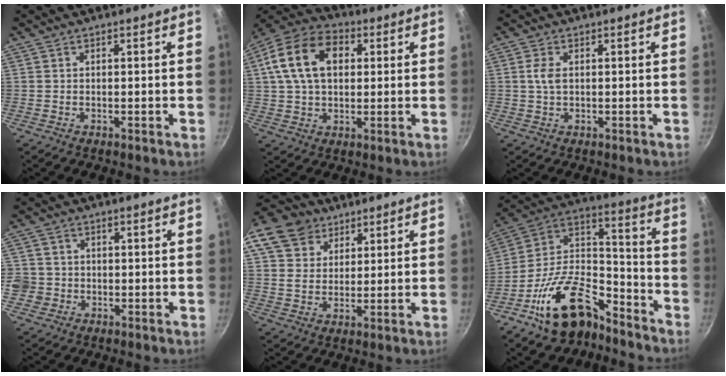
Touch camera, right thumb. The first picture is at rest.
{"total": 15.3, "force": [3.5, 10.4, 10.7], "torque": [-0.174, 0.018, 0.046]}
{"total": 2.9, "force": [0.4, 1.6, 2.4], "torque": [-0.054, 0.004, 0.005]}
{"total": 5.6, "force": [-1.4, 5.2, 1.4], "torque": [-0.015, 0.022, -0.025]}
{"total": 14.7, "force": [8.3, 10.8, 5.4], "torque": [-0.106, 0.007, 0.147]}
{"total": 20.3, "force": [-12.8, 10.6, 11.7], "torque": [-0.164, 0.110, -0.228]}